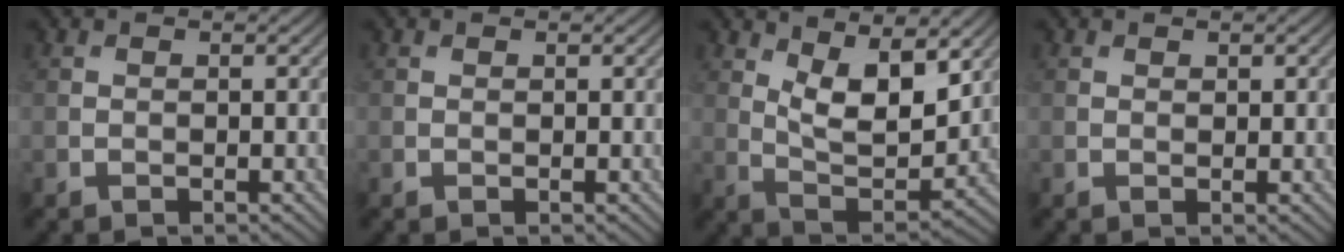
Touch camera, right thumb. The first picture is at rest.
{"total": 0.0}
{"total": 9.4, "force": [4.3, 3.9, 7.3], "torque": [-0.146, -0.011, 0.080]}
{"total": 0.6, "force": [0.5, 0.4, 0.2], "torque": [-0.003, -0.002, 0.009]}